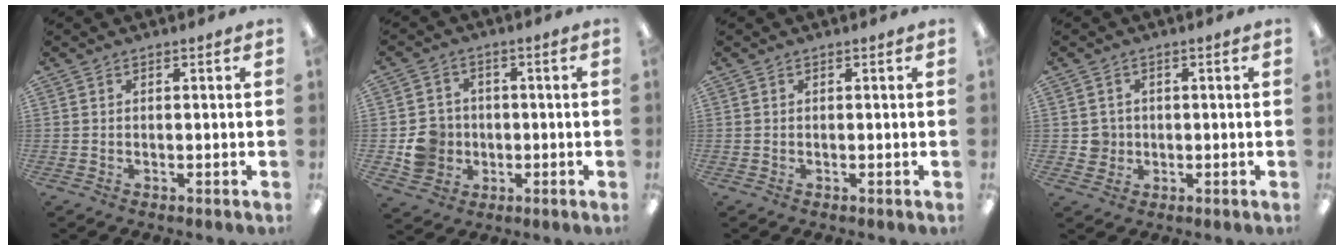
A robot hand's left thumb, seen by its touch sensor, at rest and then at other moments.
{"total": 7.9, "force": [-1.3, 7.5, 2.2], "torque": [-0.046, 0.016, -0.017]}
{"total": 0.0}
{"total": 3.2, "force": [0.0, 3.2, 0.3], "torque": [-0.004, 0.002, -0.002]}